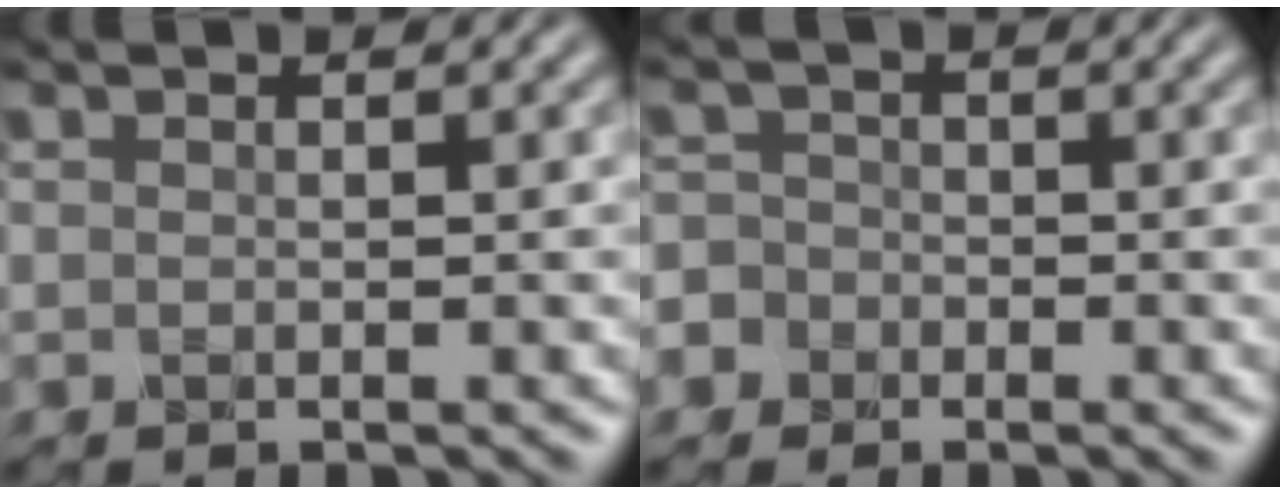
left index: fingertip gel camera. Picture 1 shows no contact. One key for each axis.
{"total": 5.0, "fx": -2.4, "fy": 4.3, "fz": 0.8, "tx": -0.008, "ty": -0.002, "tz": -0.068}